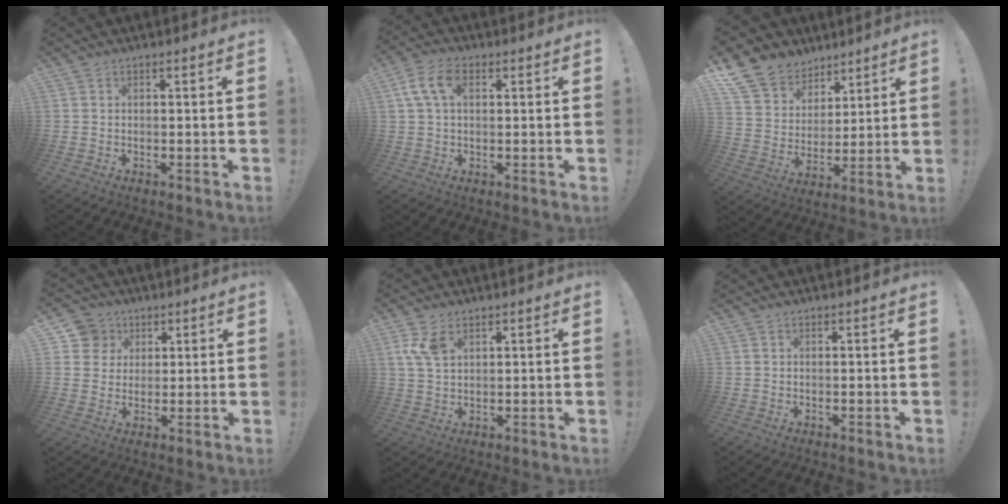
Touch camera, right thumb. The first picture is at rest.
{"total": 8.4, "force": [2.5, 5.1, 6.2], "torque": [-0.125, 0.013, 0.050]}
{"total": 13.2, "force": [8.9, 9.1, 3.1], "torque": [-0.063, -0.066, 0.177]}
{"total": 8.3, "force": [3.5, 7.4, 1.4], "torque": [-0.023, -0.018, 0.074]}
{"total": 6.2, "force": [3.0, 3.4, 4.3], "torque": [-0.080, -0.008, 0.055]}
{"total": 0.0}